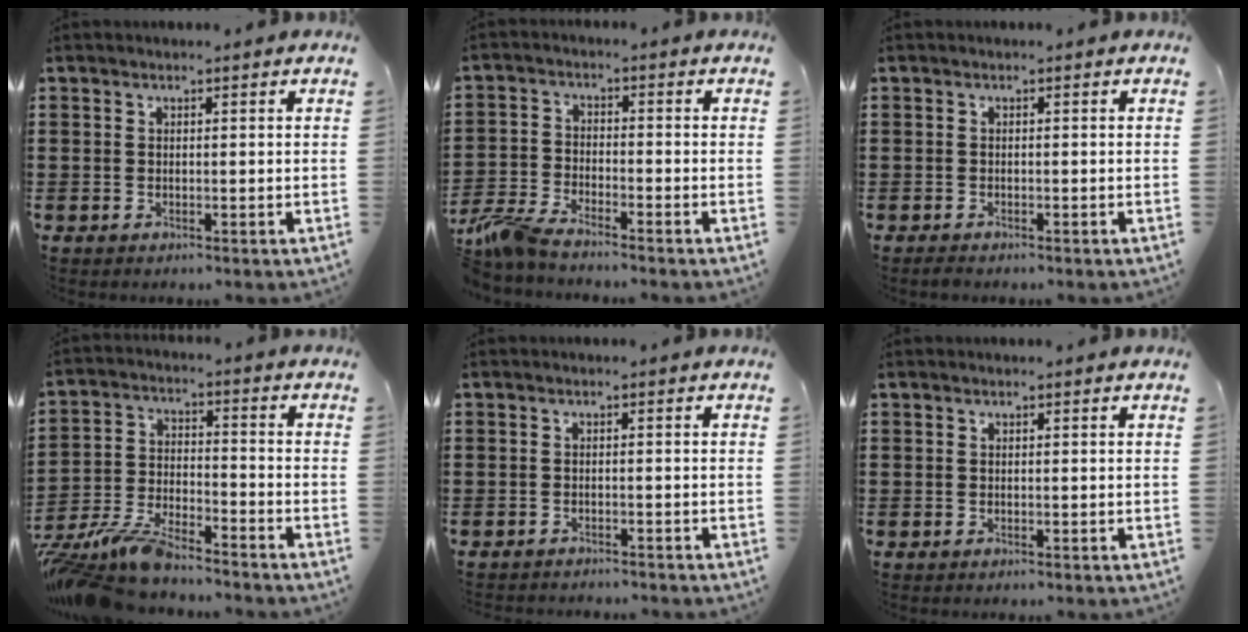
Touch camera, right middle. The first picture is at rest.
{"total": 5.2, "force": [-4.6, 0.8, 2.3], "torque": [-0.072, -0.008, -0.096]}
{"total": 0.7, "force": [-0.6, 0.2, 0.2], "torque": [-0.004, -0.003, -0.012]}
{"total": 8.5, "force": [-7.9, 1.2, 2.7], "torque": [-0.064, 0.008, -0.159]}
{"total": 1.0, "force": [-1.0, -0.1, 0.0], "torque": [-0.003, 0.001, -0.022]}
{"total": 0.0}